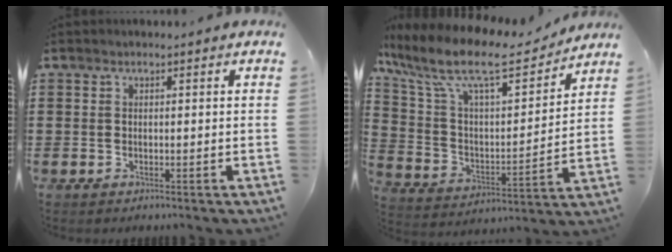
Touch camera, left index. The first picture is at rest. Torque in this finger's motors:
{"motor_torque": [2.14, 0.00, 0.44, 0.21]}